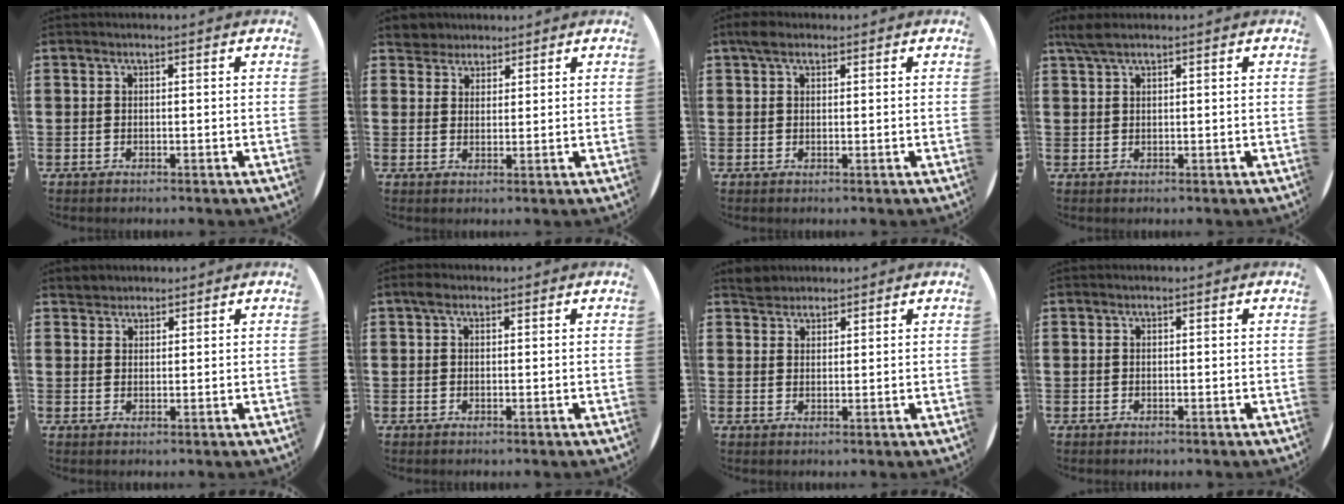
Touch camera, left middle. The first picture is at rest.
{"total": 3.4, "force": [3.1, 1.4, -0.3], "torque": [0.003, -0.003, 0.059]}
{"total": 2.0, "force": [1.4, 0.9, 1.0], "torque": [-0.023, 0.007, 0.025]}
{"total": 2.2, "force": [1.6, 0.4, 1.5], "torque": [-0.032, 0.004, 0.029]}
{"total": 1.8, "force": [1.7, 0.6, -0.2], "torque": [0.009, 0.000, 0.032]}
{"total": 1.0, "force": [0.5, 0.7, 0.5], "torque": [-0.004, 0.002, 0.008]}
{"total": 2.3, "force": [2.1, 0.8, -0.1], "torque": [0.005, 0.002, 0.041]}
{"total": 0.0}